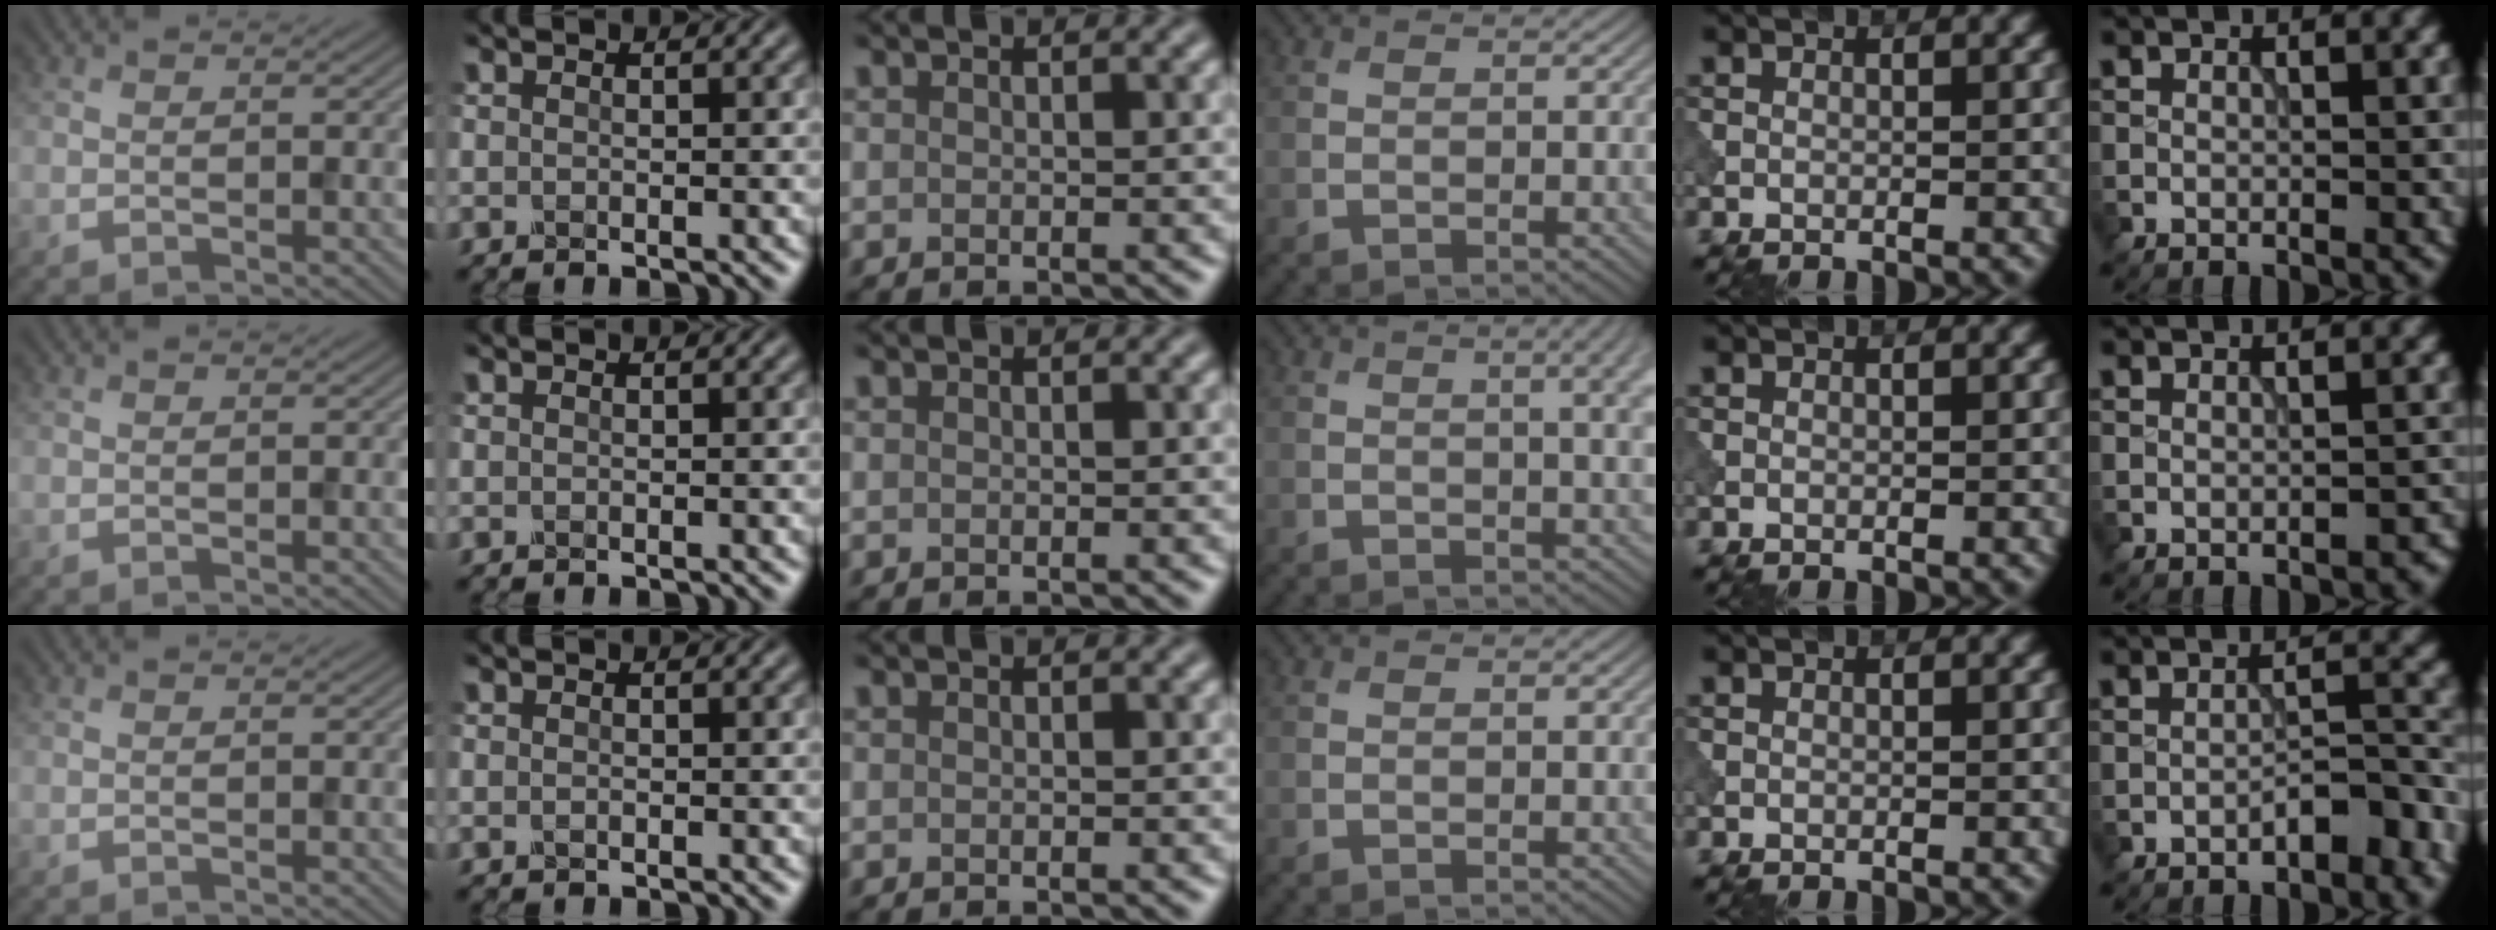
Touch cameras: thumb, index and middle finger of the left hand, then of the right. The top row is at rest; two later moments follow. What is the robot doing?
{"motion": "dispense", "object": "dispenser bottle"}